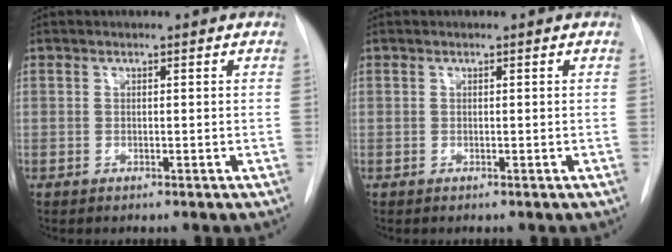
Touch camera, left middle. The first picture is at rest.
{"total": 0.0}